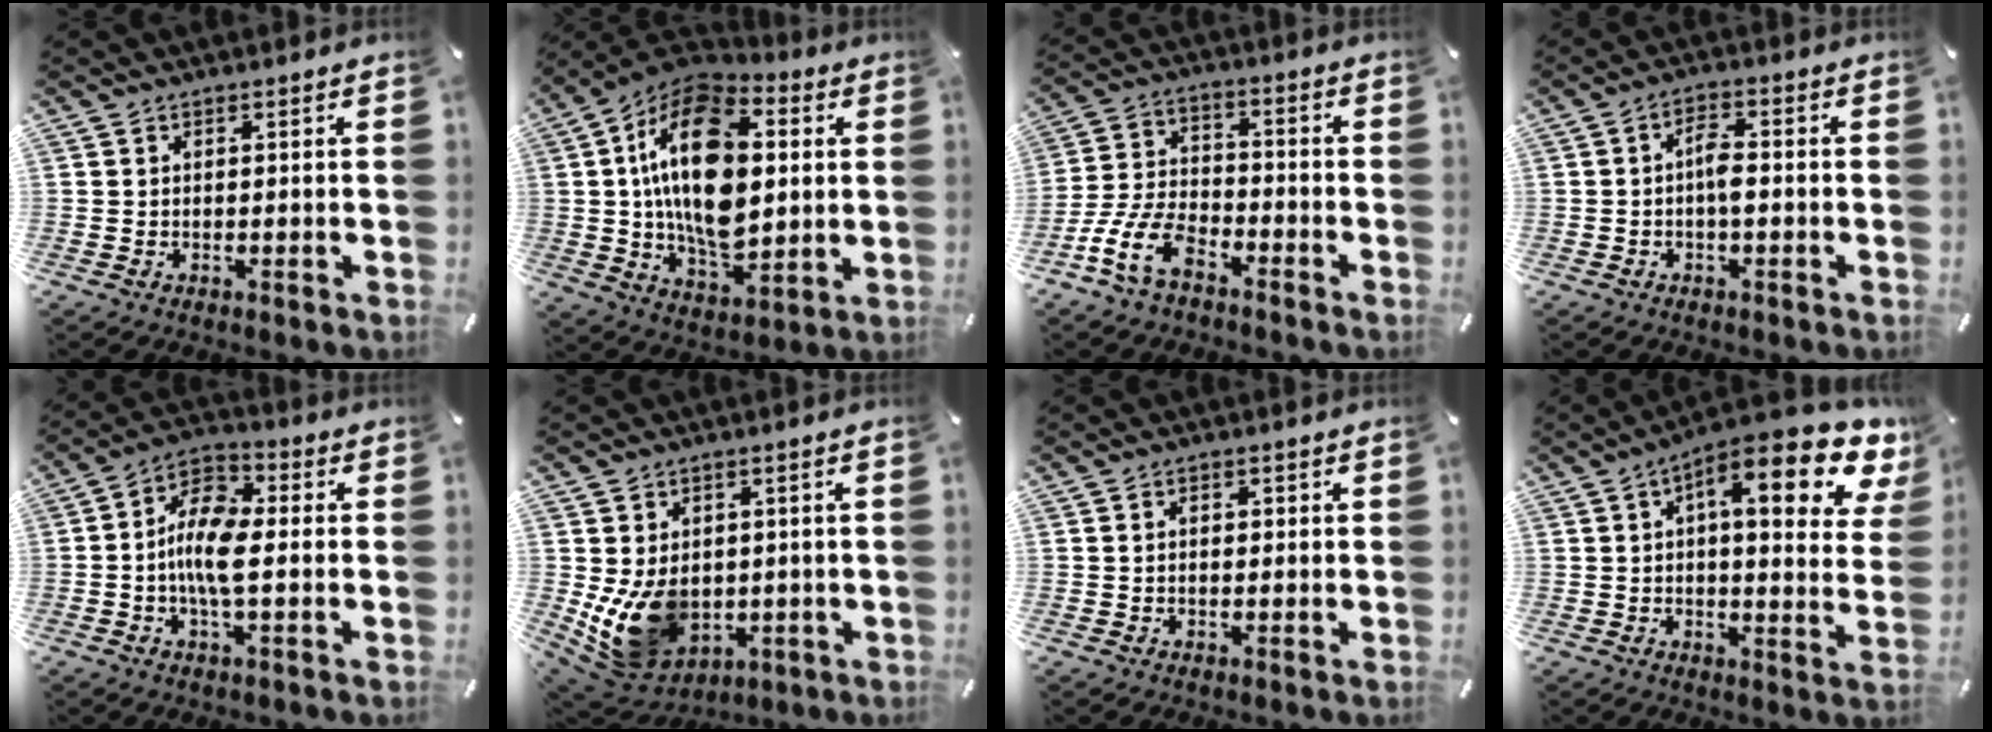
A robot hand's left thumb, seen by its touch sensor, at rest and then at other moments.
{"total": 21.7, "force": [3.0, 13.5, 16.8], "torque": [-0.333, -0.003, 0.042]}
{"total": 11.7, "force": [-7.7, 5.9, 6.5], "torque": [-0.147, 0.034, -0.149]}
{"total": 4.5, "force": [-0.8, 2.0, 4.0], "torque": [-0.079, 0.009, -0.017]}
{"total": 10.9, "force": [-1.4, 5.3, 9.4], "torque": [-0.192, 0.009, -0.024]}
{"total": 12.3, "force": [-1.2, 9.7, 7.5], "torque": [-0.157, -0.012, -0.016]}
{"total": 1.4, "force": [0.0, 0.9, 1.1], "torque": [-0.022, 0.004, -0.002]}
{"total": 16.6, "force": [8.2, 5.2, 13.4], "torque": [-0.194, -0.046, 0.125]}